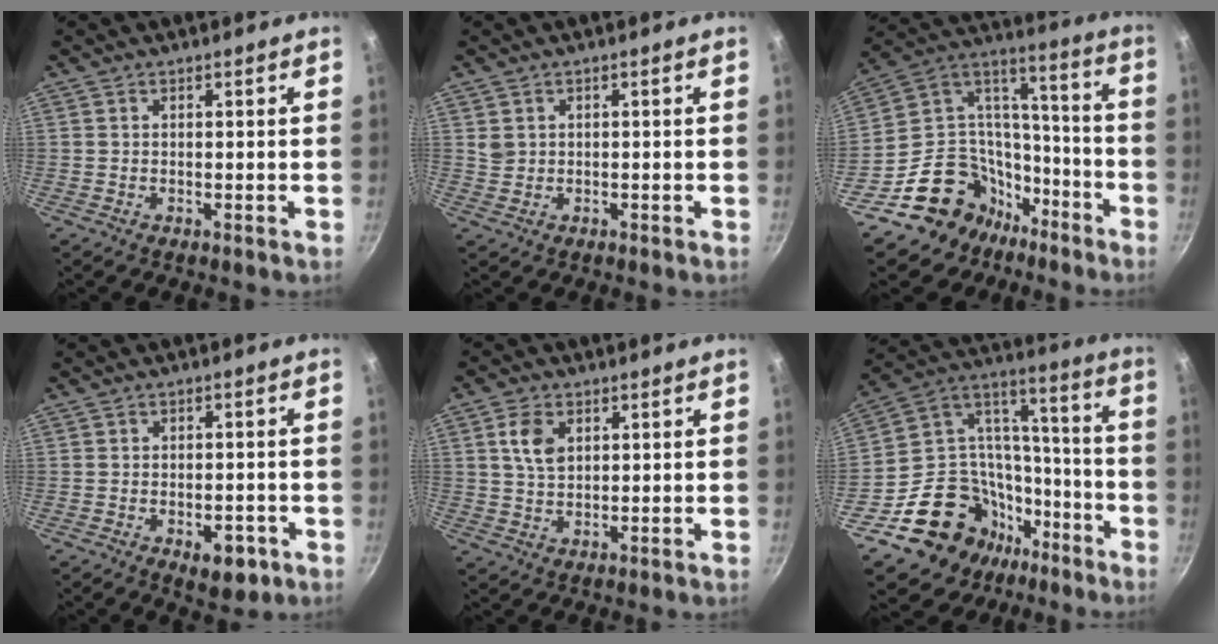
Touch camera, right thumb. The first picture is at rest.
{"total": 1.7, "force": [0.3, 1.5, 0.7], "torque": [-0.007, 0.003, 0.010]}
{"total": 20.1, "force": [-11.6, 15.3, 6.0], "torque": [-0.040, 0.132, -0.193]}
{"total": 6.4, "force": [-2.8, 3.6, 4.5], "torque": [-0.031, 0.015, -0.030]}
{"total": 5.7, "force": [1.8, 3.7, 3.8], "torque": [-0.065, -0.003, 0.037]}
{"total": 24.4, "force": [-11.9, 18.8, 9.9], "torque": [-0.115, 0.125, -0.185]}